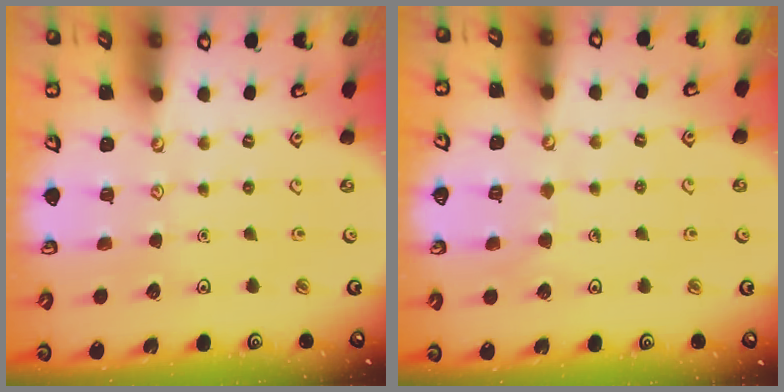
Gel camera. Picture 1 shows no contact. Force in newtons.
{"total": 4.6, "press": 4.6, "slide": 0.3}